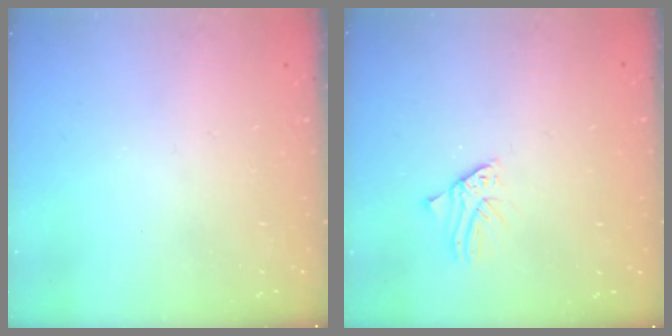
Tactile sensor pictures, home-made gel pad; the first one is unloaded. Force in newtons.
{"total": 1.1, "press": 1.1, "slide": 0.1}